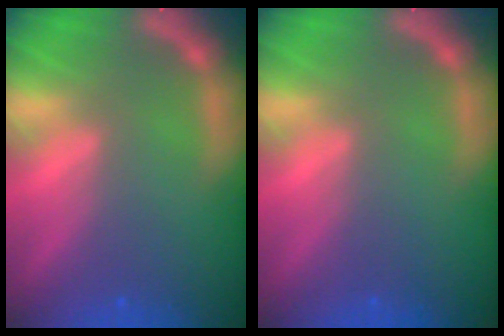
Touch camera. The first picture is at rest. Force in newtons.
{"total": 0.0}